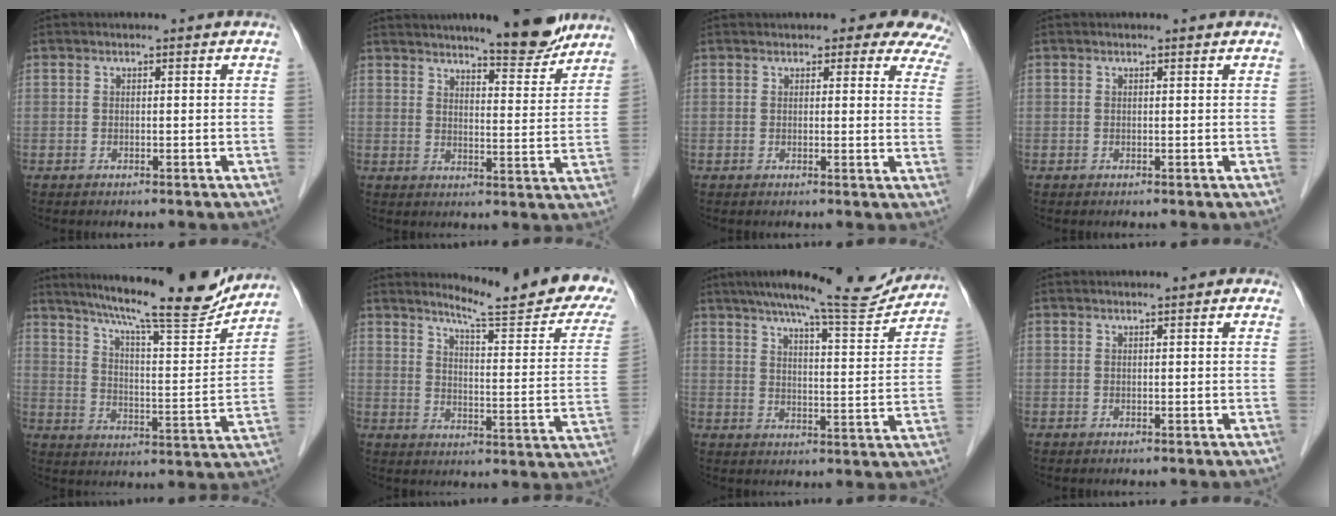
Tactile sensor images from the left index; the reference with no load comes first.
{"total": 10.0, "force": [8.8, 1.1, 4.7], "torque": [-0.063, -0.010, 0.120]}
{"total": 10.6, "force": [9.3, 3.2, 4.1], "torque": [-0.007, -0.010, 0.074]}
{"total": 0.6, "force": [0.5, 0.0, 0.2], "torque": [-0.009, 0.002, 0.008]}
{"total": 18.9, "force": [16.9, 0.9, 8.6], "torque": [-0.139, -0.024, 0.241]}
{"total": 18.6, "force": [16.2, 0.9, 9.0], "torque": [-0.119, -0.081, 0.195]}
{"total": 15.5, "force": [14.1, 1.0, 6.3], "torque": [-0.094, -0.006, 0.194]}
{"total": 1.3, "force": [0.8, 0.4, 1.0], "torque": [-0.014, 0.009, 0.008]}